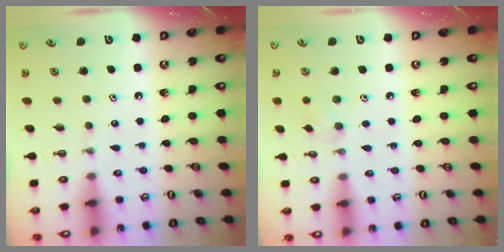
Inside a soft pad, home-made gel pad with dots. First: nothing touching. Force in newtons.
{"total": 6.4, "press": 6.3, "slide": 0.8}